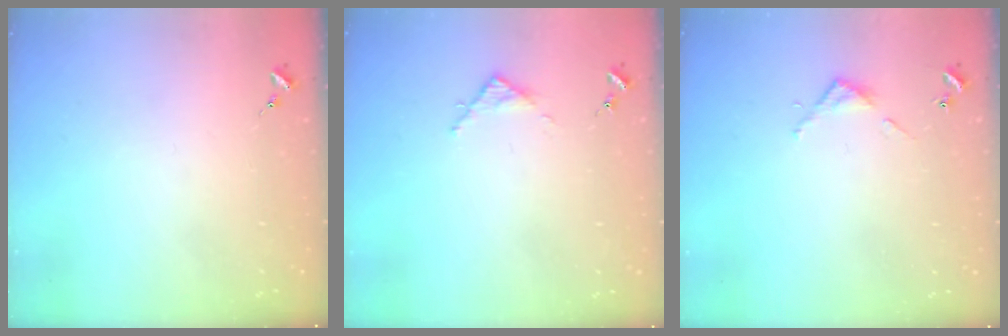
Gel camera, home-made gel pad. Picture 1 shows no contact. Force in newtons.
{"total": 2.8, "press": 2.8, "slide": 0.4}
{"total": 3.2, "press": 3.2, "slide": 0.2}